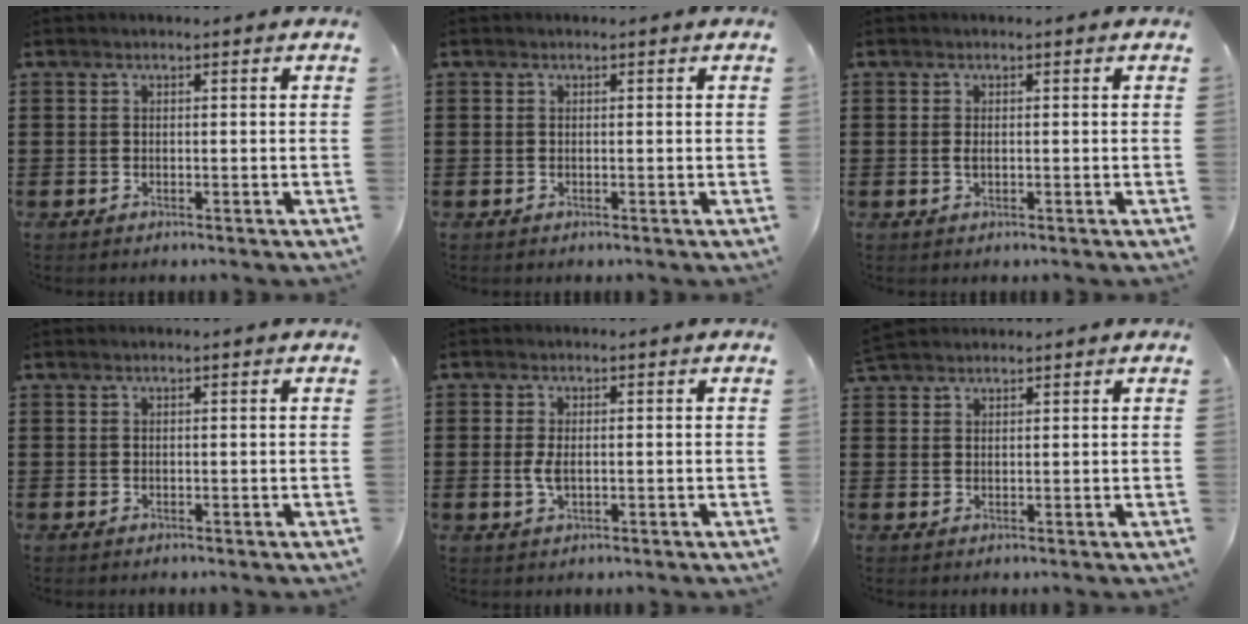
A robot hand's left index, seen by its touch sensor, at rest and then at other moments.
{"total": 0.0}
{"total": 0.8, "force": [0.0, 0.3, 0.7], "torque": [-0.017, -0.001, 0.000]}
{"total": 0.0}
{"total": 2.5, "force": [-0.1, 1.2, 2.2], "torque": [-0.059, -0.003, -0.007]}
{"total": 2.2, "force": [2.1, 0.4, 0.2], "torque": [-0.010, 0.003, 0.042]}